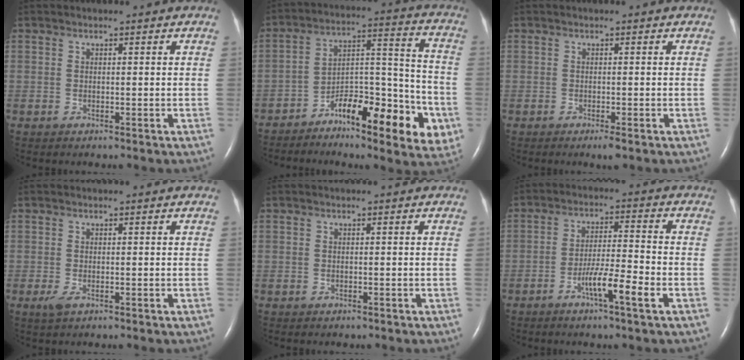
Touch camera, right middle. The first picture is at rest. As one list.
[{"total": 15.8, "force": [-7.9, 4.5, 12.9], "torque": [-0.175, 0.026, -0.118]}, {"total": 1.2, "force": [-0.8, 0.0, 1.0], "torque": [-0.017, -0.004, -0.012]}, {"total": 1.4, "force": [-0.6, 0.5, 1.1], "torque": [-0.026, -0.004, -0.008]}, {"total": 0.0}, {"total": 6.7, "force": [-3.3, -0.2, 5.8], "torque": [-0.108, -0.004, -0.060]}]